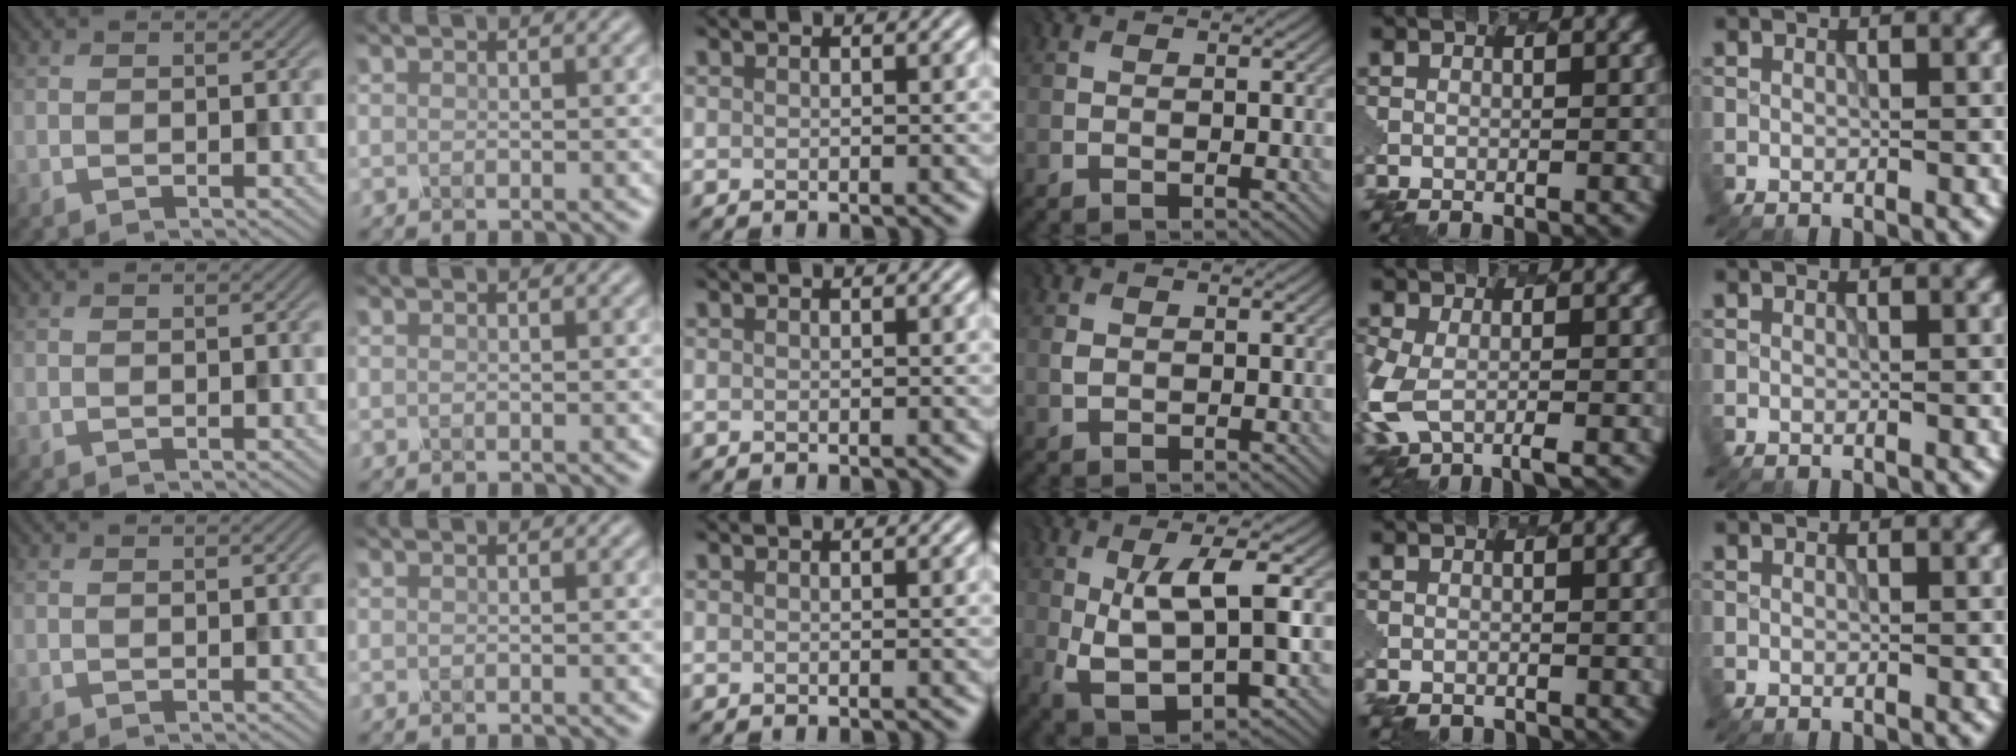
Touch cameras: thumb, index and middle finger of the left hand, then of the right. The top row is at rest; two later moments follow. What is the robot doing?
{"motion": "dispense", "object": "pipette"}